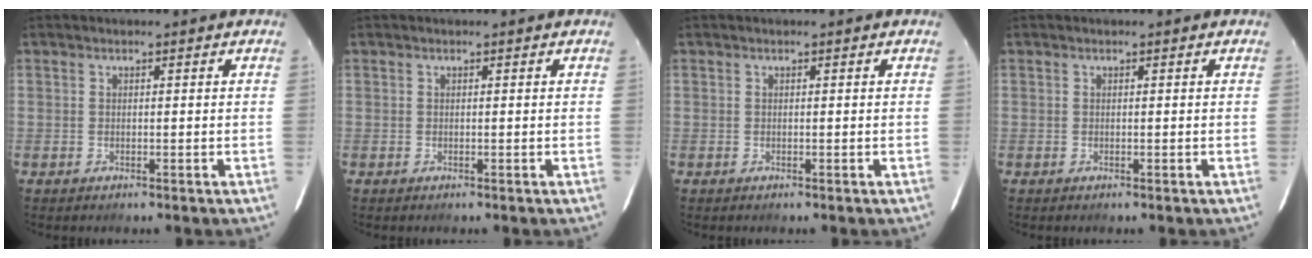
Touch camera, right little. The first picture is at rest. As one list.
[{"total": 0.0}, {"total": 0.0}, {"total": 0.0}]